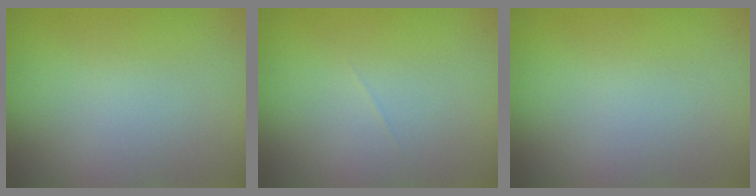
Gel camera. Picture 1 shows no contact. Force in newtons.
{"total": 0.0}
{"total": 0.0}